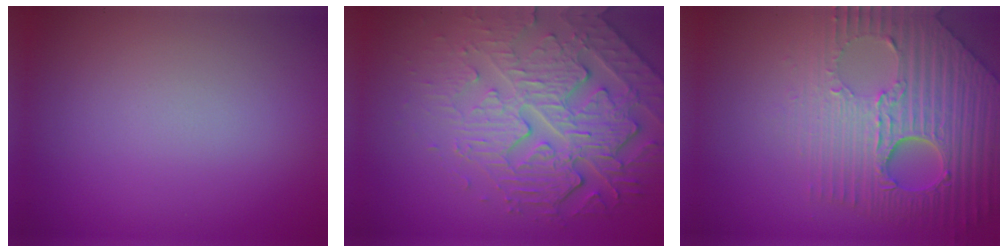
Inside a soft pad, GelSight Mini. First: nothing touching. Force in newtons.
{"total": 5.8, "press": 5.0, "slide": 2.9}
{"total": 8.3, "press": 6.2, "slide": 5.6}